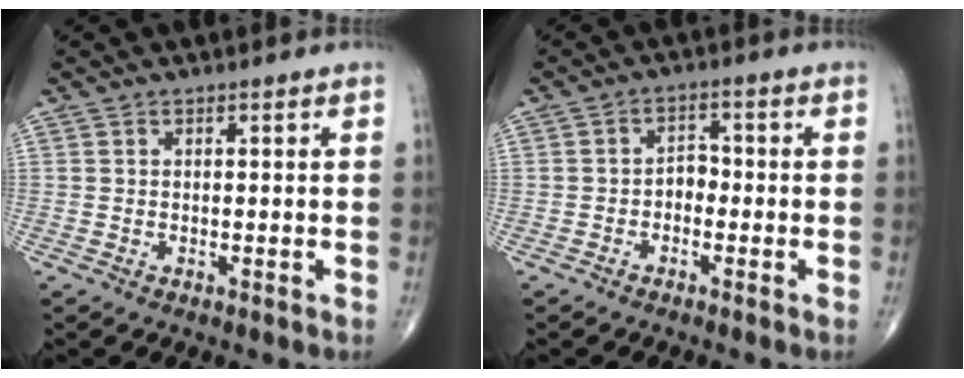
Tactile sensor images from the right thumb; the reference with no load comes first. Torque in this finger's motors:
{"motor_torque": [0.10, 0.02, 0.62, -0.14, -0.01]}